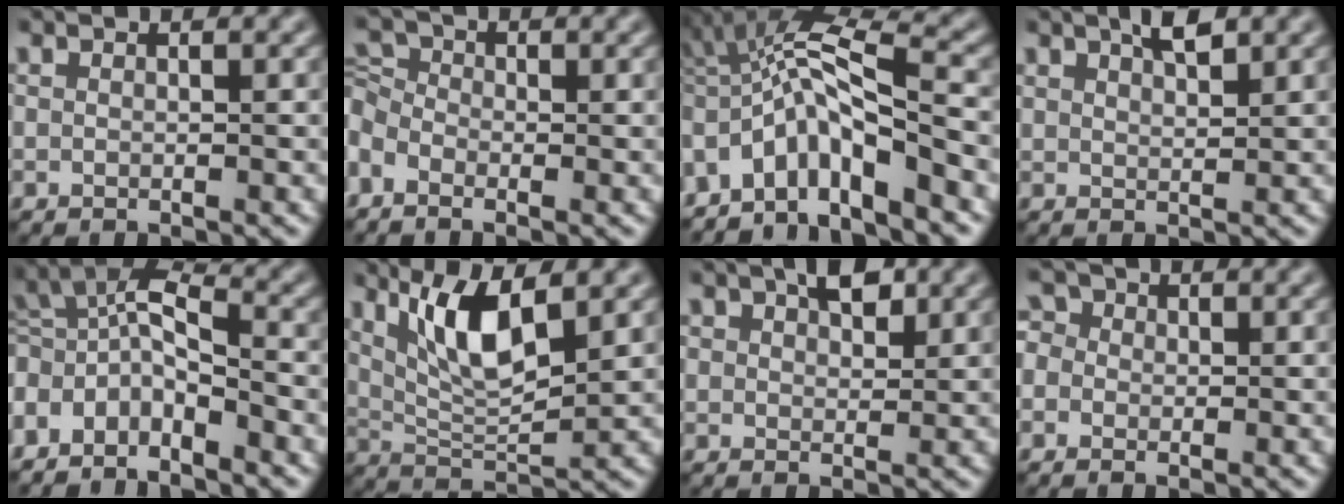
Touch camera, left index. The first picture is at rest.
{"total": 3.3, "force": [-1.6, 2.5, 1.5], "torque": [-0.039, 0.009, -0.033]}
{"total": 7.6, "force": [-3.7, 2.1, 6.3], "torque": [-0.108, 0.014, -0.075]}
{"total": 2.1, "force": [1.4, 0.6, 1.5], "torque": [-0.021, 0.003, 0.025]}
{"total": 5.2, "force": [-3.2, 2.2, 3.5], "torque": [-0.070, 0.006, -0.070]}
{"total": 6.2, "force": [2.4, 1.9, 5.3], "torque": [-0.105, -0.007, 0.050]}
{"total": 3.1, "force": [1.4, 1.9, 2.0], "torque": [-0.031, 0.006, 0.024]}
{"total": 3.1, "force": [0.8, 2.6, 1.3], "torque": [-0.015, 0.026, -0.013]}